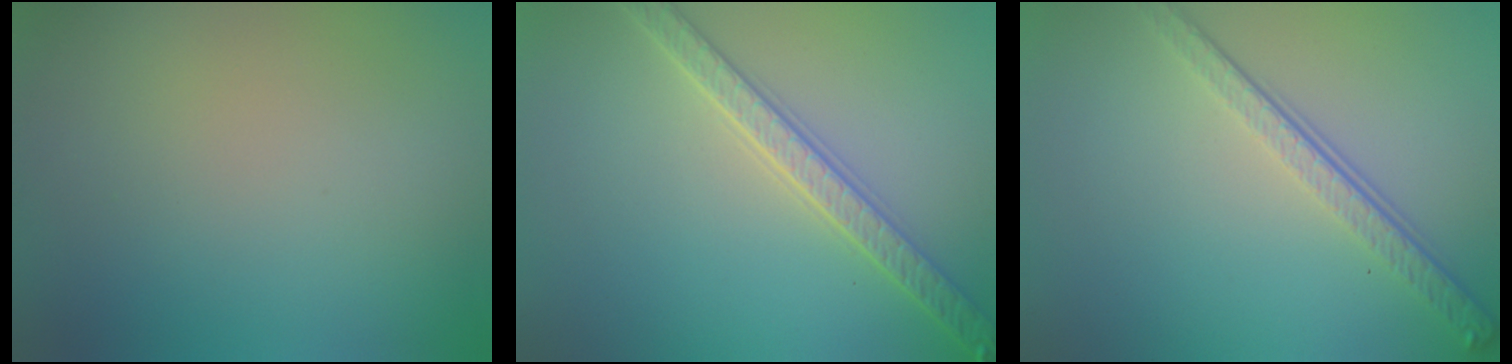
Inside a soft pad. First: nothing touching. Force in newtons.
{"total": 3.6, "press": 3.6, "slide": 0.8}
{"total": 4.0, "press": 2.8, "slide": 2.8}